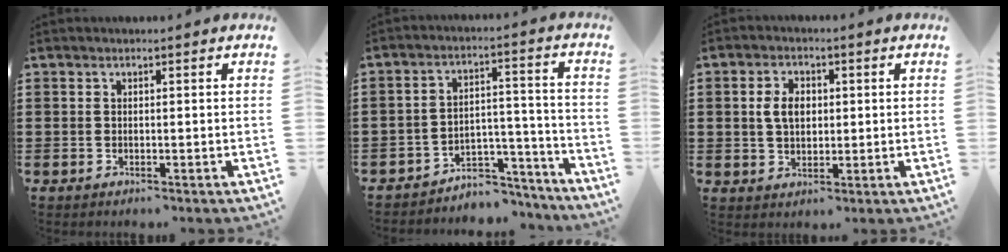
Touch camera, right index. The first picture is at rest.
{"total": 4.8, "force": [-4.3, 2.0, 0.9], "torque": [-0.020, 0.012, -0.088]}
{"total": 4.5, "force": [0.5, 2.9, 3.3], "torque": [-0.071, 0.006, 0.003]}